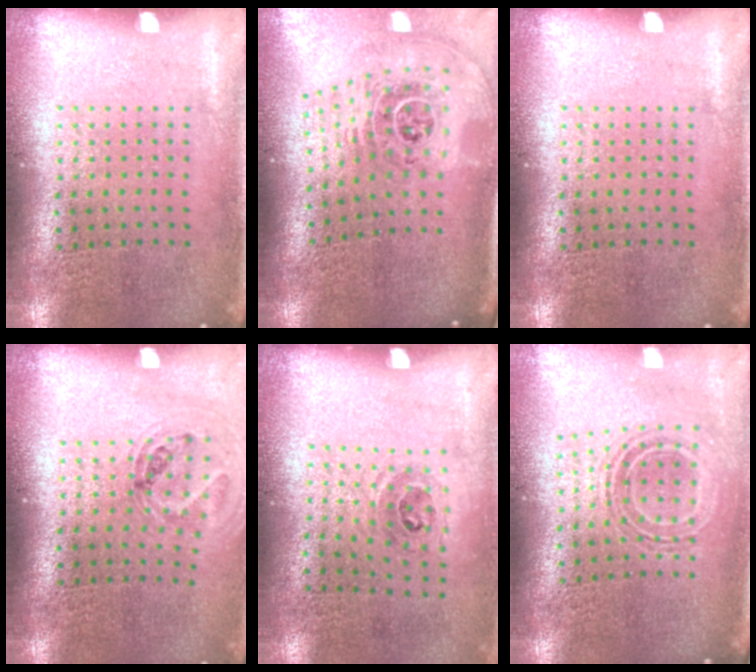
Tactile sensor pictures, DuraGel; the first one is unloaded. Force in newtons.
{"total": 2.6, "press": 1.8, "slide": 1.9}
{"total": 0.0}
{"total": 0.9, "press": 0.9, "slide": 0.0}
{"total": 1.1, "press": 0.7, "slide": 0.8}
{"total": 0.7, "press": 0.7, "slide": 0.1}